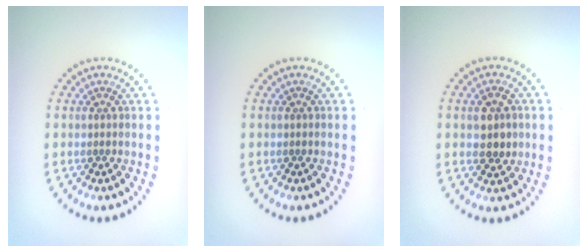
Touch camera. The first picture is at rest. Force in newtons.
{"total": 0.0}
{"total": 2.7, "press": 2.7, "slide": 0.4}